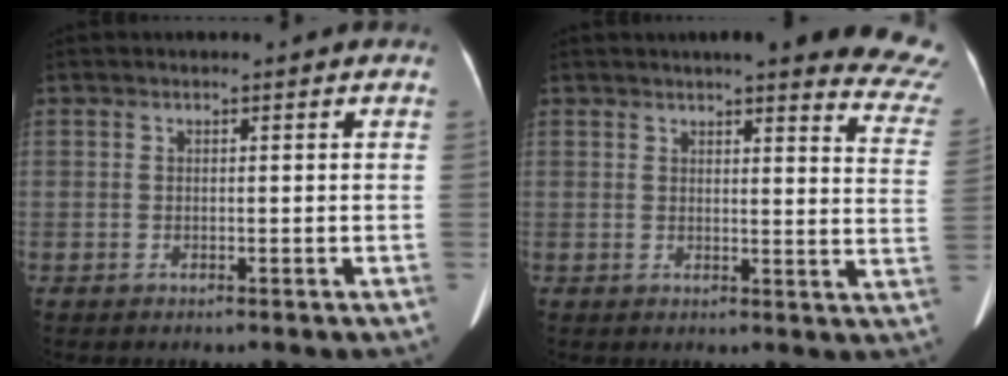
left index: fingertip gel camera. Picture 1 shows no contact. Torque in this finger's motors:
{"motor_torque": [0.20, -0.33, 0.03, 0.03]}